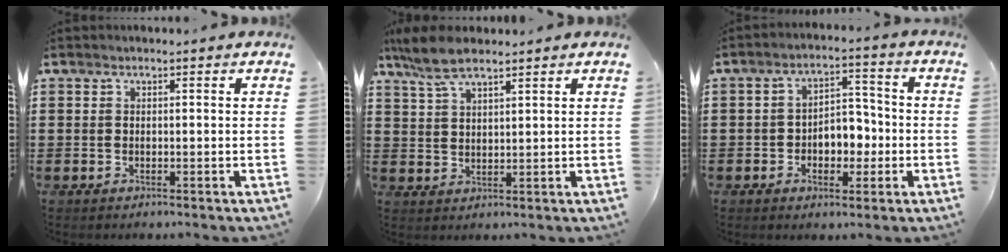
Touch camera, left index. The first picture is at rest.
{"total": 6.0, "force": [4.4, 1.8, 3.6], "torque": [-0.081, 0.002, 0.082]}
{"total": 5.2, "force": [-1.3, 3.7, 3.4], "torque": [-0.053, 0.005, -0.032]}